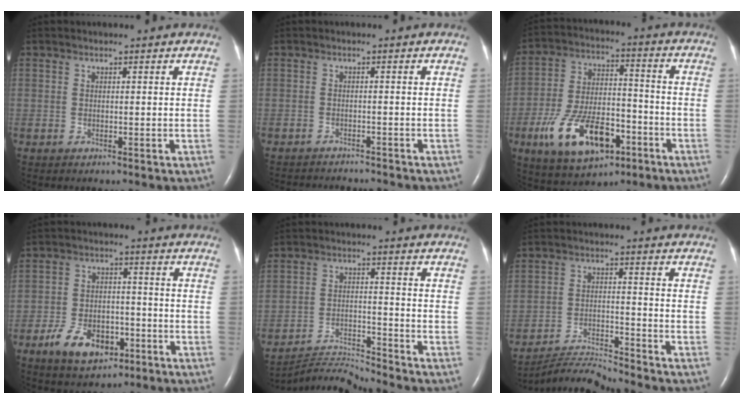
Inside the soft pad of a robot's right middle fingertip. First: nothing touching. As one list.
[{"total": 7.1, "force": [-6.8, 1.1, 1.5], "torque": [-0.019, -0.008, -0.090]}, {"total": 15.3, "force": [-7.1, 7.1, 11.5], "torque": [-0.224, 0.007, -0.114]}, {"total": 9.1, "force": [-4.6, 5.3, 5.8], "torque": [-0.112, 0.005, -0.072]}, {"total": 7.2, "force": [-6.7, -2.4, -1.0], "torque": [0.008, -0.004, -0.122]}, {"total": 7.1, "force": [-6.8, -1.9, -0.2], "torque": [-0.004, -0.005, -0.125]}]